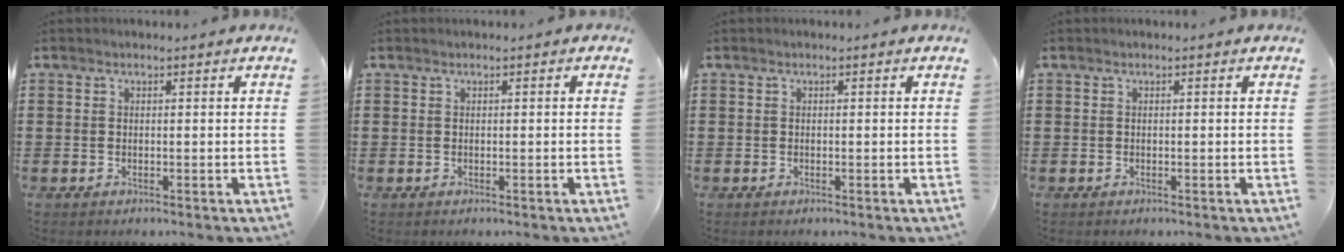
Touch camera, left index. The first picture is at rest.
{"total": 0.0}
{"total": 0.0}
{"total": 0.0}